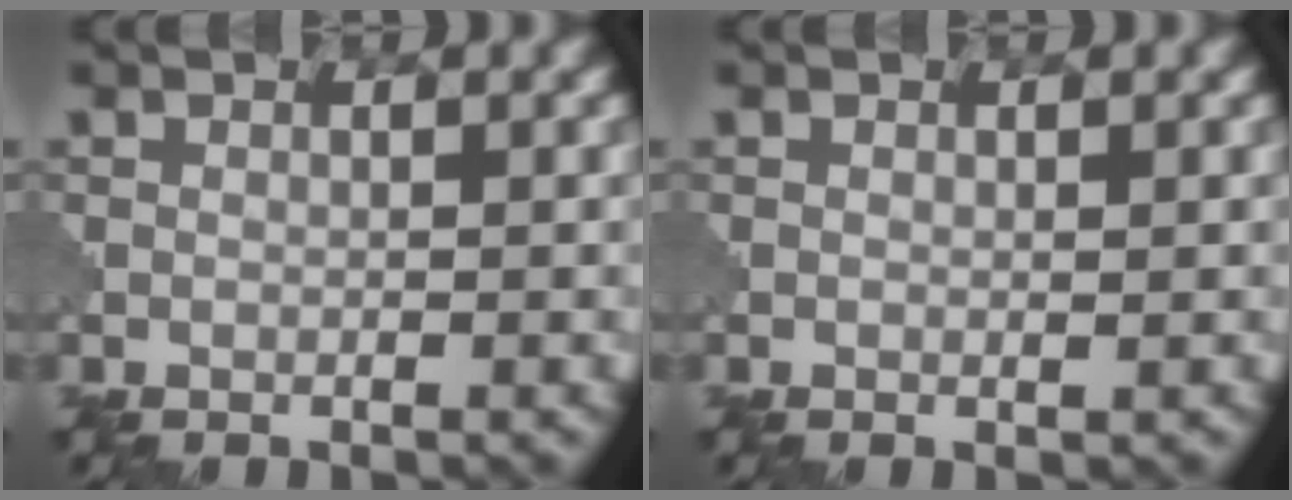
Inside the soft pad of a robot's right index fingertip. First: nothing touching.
{"total": 0.0}